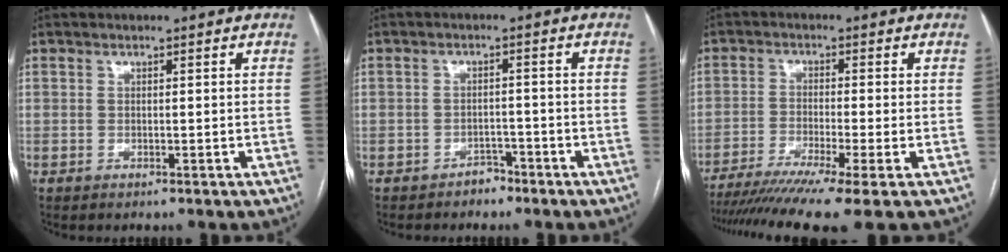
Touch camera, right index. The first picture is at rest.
{"total": 2.3, "force": [-1.9, 1.2, 0.3], "torque": [-0.007, 0.005, -0.028]}
{"total": 12.2, "force": [-9.2, -1.4, 7.8], "torque": [-0.124, -0.031, -0.145]}